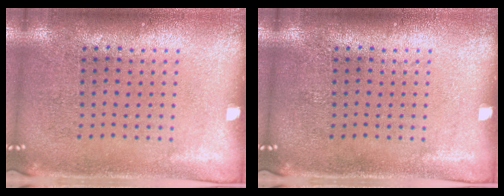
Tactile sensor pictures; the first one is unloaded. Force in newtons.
{"total": 0.0}